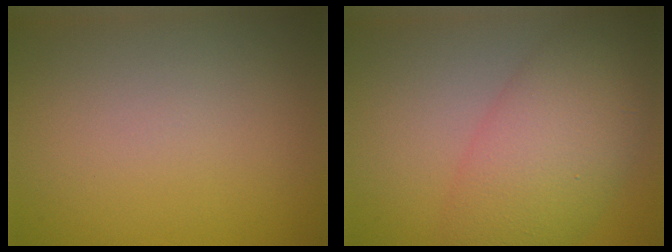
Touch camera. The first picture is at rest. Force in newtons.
{"total": 7.9, "press": 7.9, "slide": 0.1}